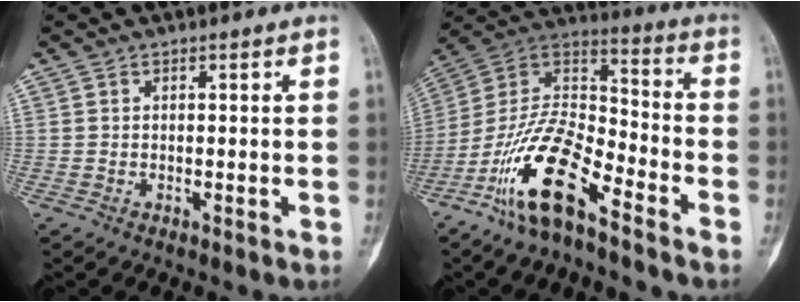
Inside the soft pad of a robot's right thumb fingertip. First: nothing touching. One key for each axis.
{"total": 16.6, "fx": -10.2, "fy": 5.5, "fz": 11.9, "tx": -0.223, "ty": 0.074, "tz": -0.199}